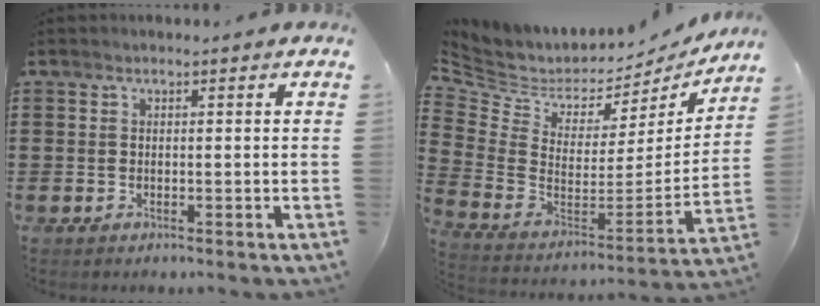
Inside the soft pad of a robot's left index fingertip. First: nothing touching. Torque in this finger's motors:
{"motor_torque": [-1.06, 1.08, -0.11, -0.02]}